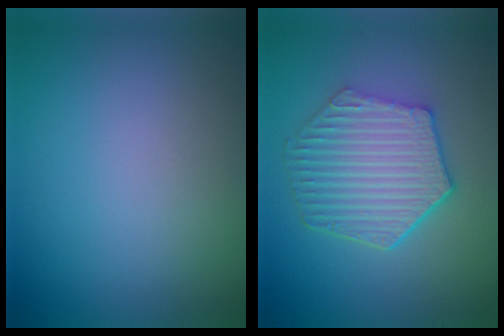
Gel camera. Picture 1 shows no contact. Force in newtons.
{"total": 6.1, "press": 4.8, "slide": 3.8}